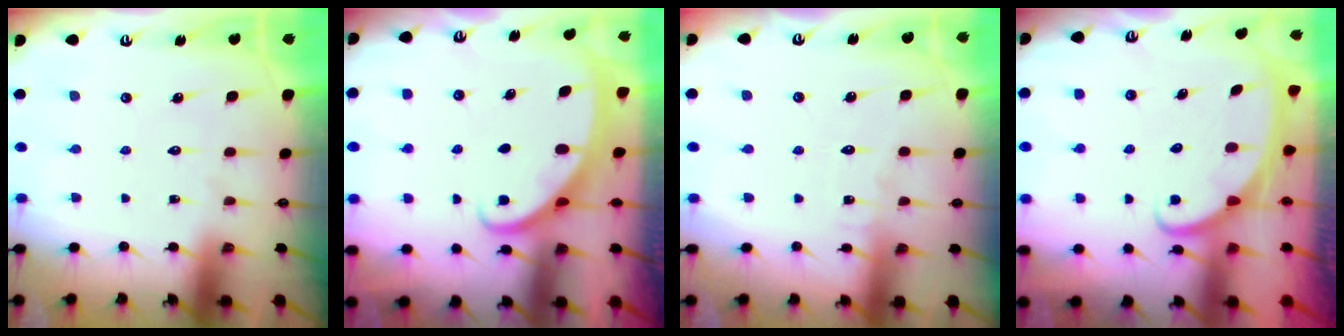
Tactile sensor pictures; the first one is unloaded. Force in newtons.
{"total": 2.3, "press": 2.3, "slide": 0.2}
{"total": 3.5, "press": 3.4, "slide": 0.3}
{"total": 2.2, "press": 2.2, "slide": 0.1}